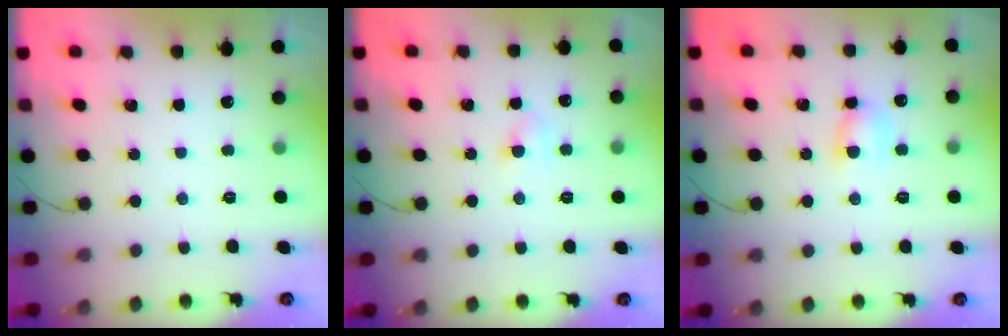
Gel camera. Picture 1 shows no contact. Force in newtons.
{"total": 3.8, "press": 3.6, "slide": 1.2}
{"total": 5.6, "press": 5.6, "slide": 0.2}